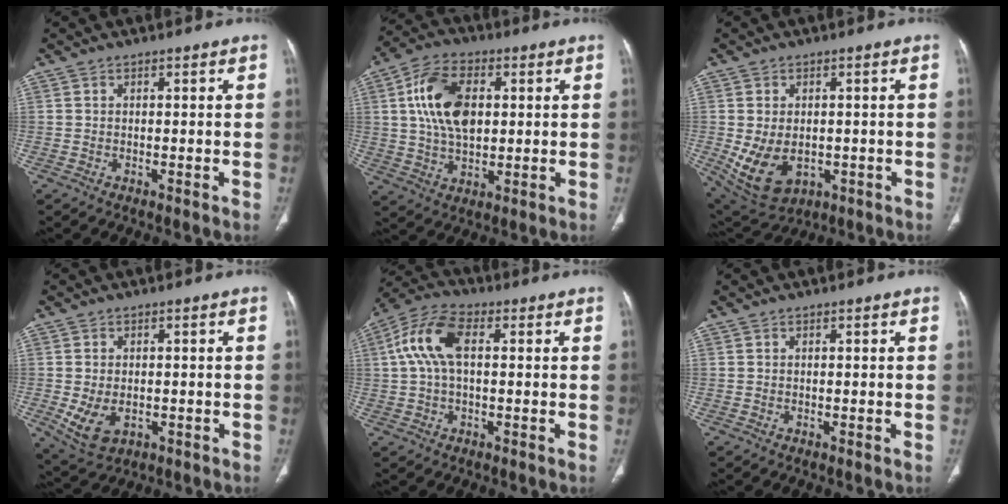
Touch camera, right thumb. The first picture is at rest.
{"total": 13.8, "force": [2.7, 8.3, 10.6], "torque": [-0.186, 0.004, 0.047]}
{"total": 10.5, "force": [-1.8, 7.0, 7.6], "torque": [-0.128, -0.001, -0.005]}
{"total": 6.9, "force": [-1.4, 4.5, 5.0], "torque": [-0.093, -0.002, -0.009]}
{"total": 10.2, "force": [1.6, 5.3, 8.5], "torque": [-0.185, 0.032, 0.025]}
{"total": 0.0}